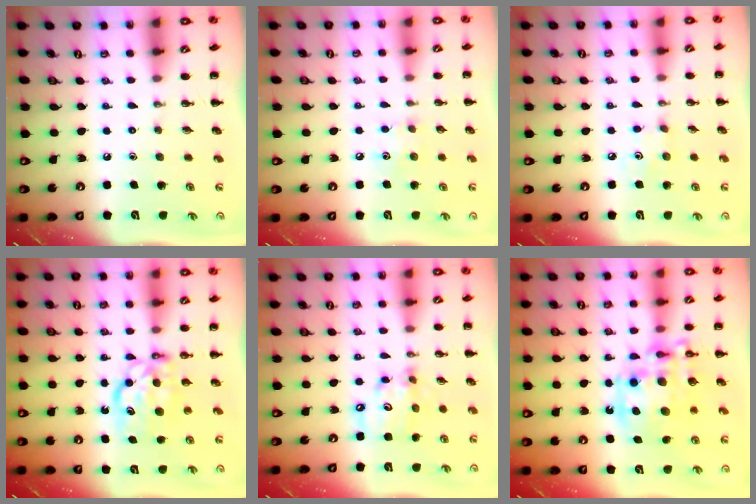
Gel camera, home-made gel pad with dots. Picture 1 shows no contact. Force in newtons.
{"total": 5.5, "press": 5.4, "slide": 1.3}
{"total": 3.7, "press": 3.6, "slide": 0.9}
{"total": 7.3, "press": 7.3, "slide": 0.6}
{"total": 8.9, "press": 8.7, "slide": 1.8}
{"total": 15.7, "press": 15.4, "slide": 3.3}